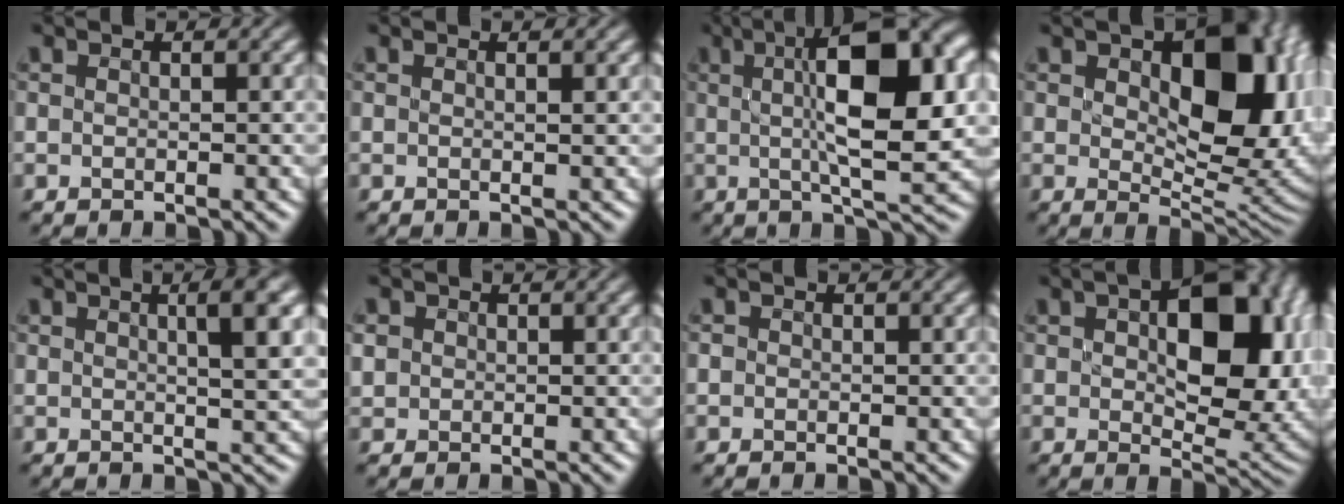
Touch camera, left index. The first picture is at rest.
{"total": 0.7, "force": [0.4, 0.2, 0.5], "torque": [-0.003, 0.001, 0.000]}
{"total": 11.2, "force": [1.6, 3.1, 10.6], "torque": [-0.164, 0.009, 0.031]}
{"total": 12.8, "force": [2.4, 7.0, 10.4], "torque": [-0.139, -0.005, 0.055]}
{"total": 4.5, "force": [1.5, 1.2, 4.1], "torque": [-0.043, 0.011, 0.020]}
{"total": 0.8, "force": [0.0, 0.7, -0.2], "torque": [-0.007, 0.000, 0.010]}
{"total": 0.5, "force": [-0.3, -0.1, -0.4], "torque": [0.000, 0.000, 0.002]}
{"total": 11.6, "force": [1.9, 6.1, 9.7], "torque": [-0.133, -0.003, 0.044]}